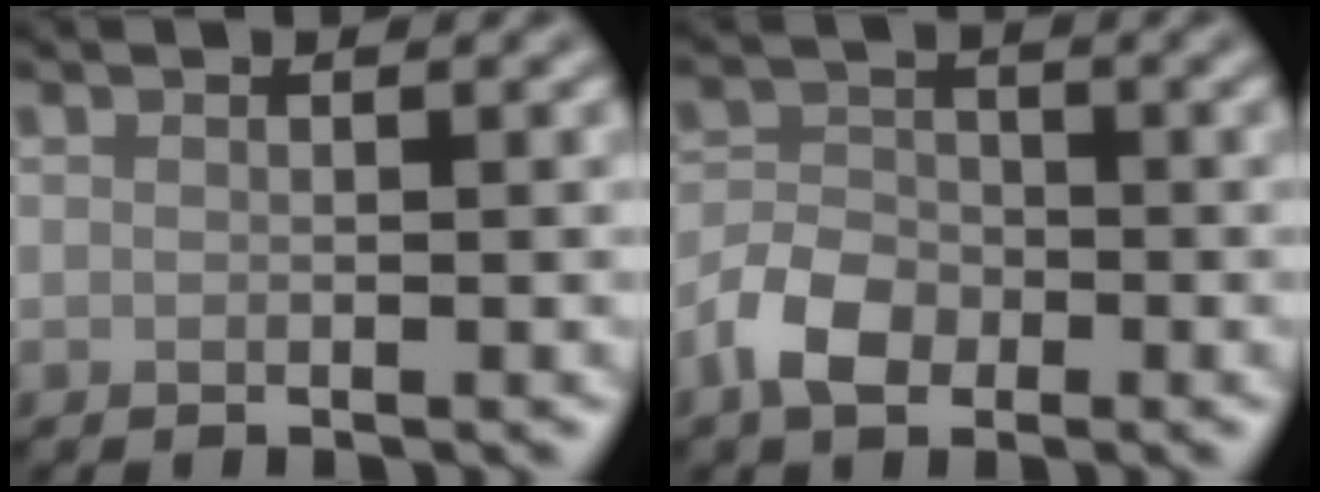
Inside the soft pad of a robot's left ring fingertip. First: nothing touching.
{"total": 4.2, "force": [-2.1, 2.8, 2.3], "torque": [-0.043, 0.004, -0.047]}